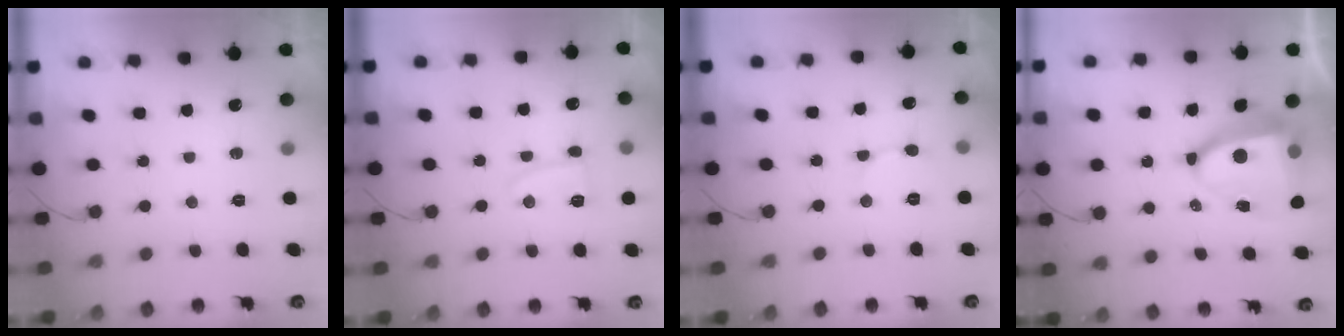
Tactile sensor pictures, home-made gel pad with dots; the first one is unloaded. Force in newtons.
{"total": 5.0, "press": 4.9, "slide": 0.6}
{"total": 0.9, "press": 0.9, "slide": 0.1}
{"total": 11.7, "press": 11.6, "slide": 1.6}